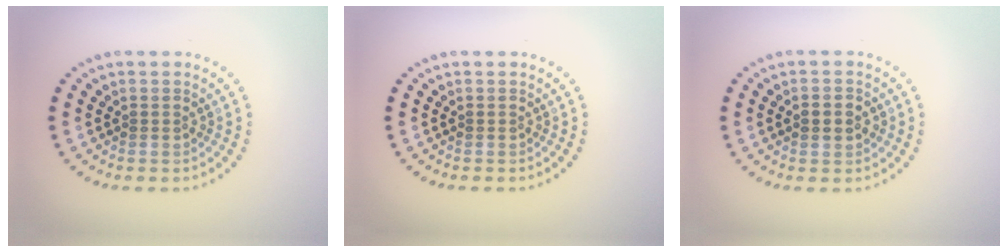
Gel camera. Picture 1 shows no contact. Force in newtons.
{"total": 0.0}
{"total": 2.4, "press": 2.4, "slide": 0.2}